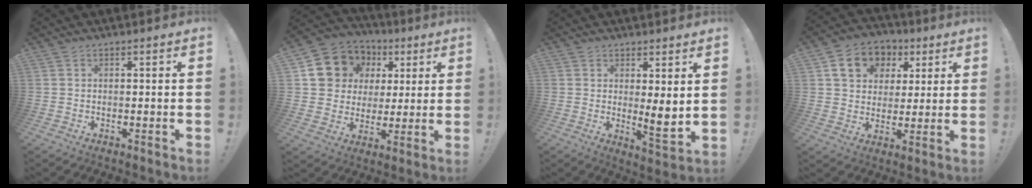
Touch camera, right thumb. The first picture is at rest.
{"total": 12.5, "force": [4.7, 11.0, 3.6], "torque": [-0.054, -0.022, 0.107]}
{"total": 6.1, "force": [1.9, 0.9, 5.7], "torque": [-0.058, -0.038, 0.032]}
{"total": 12.7, "force": [5.4, 10.2, 5.3], "torque": [-0.066, -0.020, 0.105]}